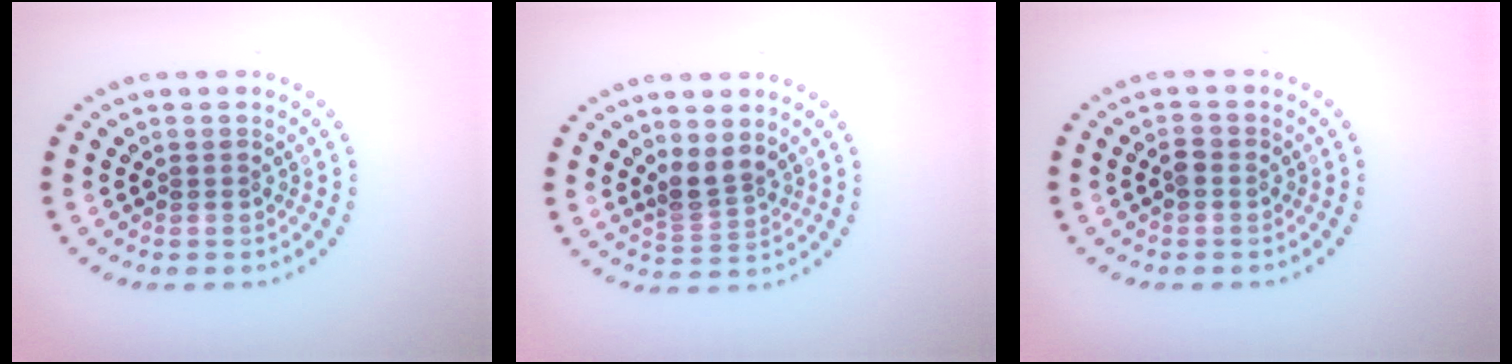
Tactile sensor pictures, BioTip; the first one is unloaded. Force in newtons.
{"total": 2.4, "press": 1.8, "slide": 1.6}
{"total": 1.1, "press": 1.1, "slide": 0.1}